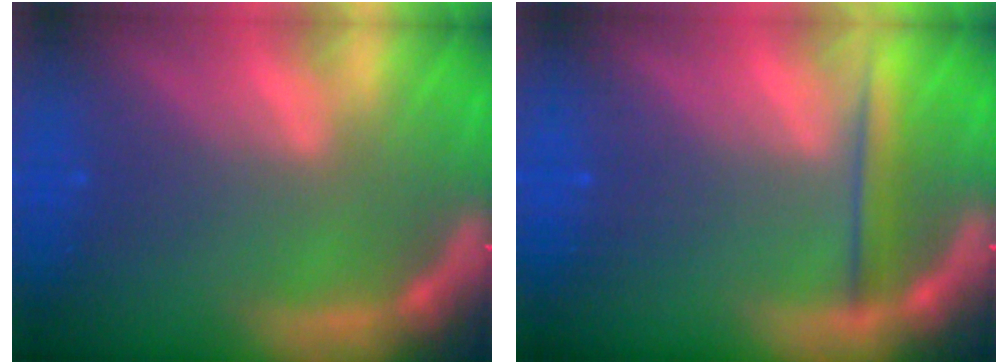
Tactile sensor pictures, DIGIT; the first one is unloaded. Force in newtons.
{"total": 2.5}